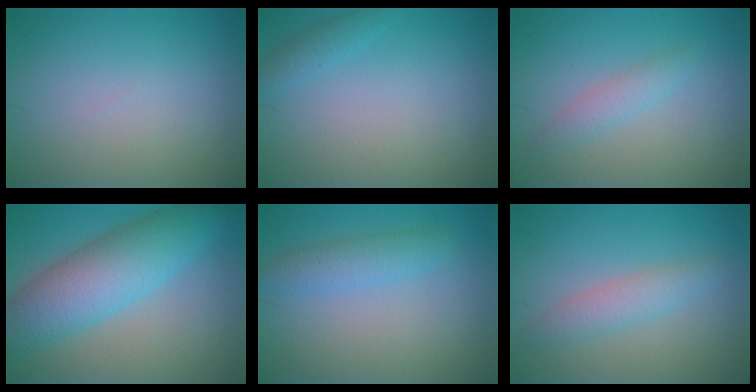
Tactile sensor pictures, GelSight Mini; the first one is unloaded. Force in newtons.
{"total": 1.3, "press": 1.3, "slide": 0.1}
{"total": 1.7, "press": 1.7, "slide": 0.1}
{"total": 8.0, "press": 8.0, "slide": 0.1}
{"total": 2.4, "press": 2.4, "slide": 0.1}
{"total": 2.4, "press": 2.4, "slide": 0.0}